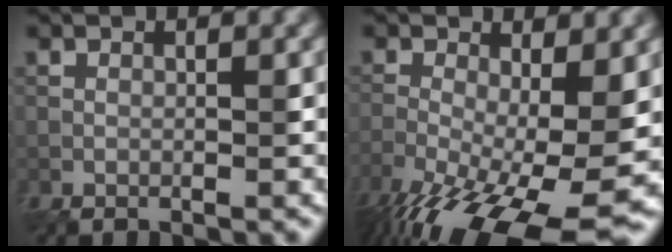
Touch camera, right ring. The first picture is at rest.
{"total": 14.5, "force": [-6.2, 5.8, 11.7], "torque": [-0.211, -0.032, -0.090]}